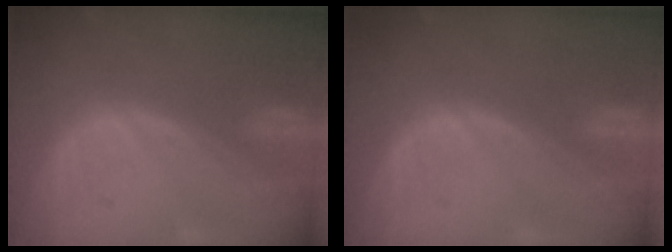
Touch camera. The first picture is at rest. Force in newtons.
{"total": 0.0}